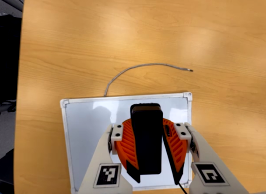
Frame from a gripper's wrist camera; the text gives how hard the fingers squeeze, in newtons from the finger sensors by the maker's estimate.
{"total": 12.5, "left": 10.5, "right": 14.5}